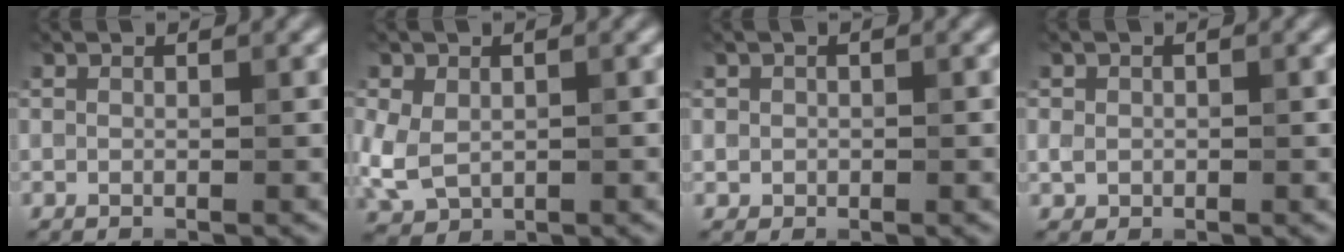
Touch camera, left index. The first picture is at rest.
{"total": 4.6, "force": [-0.5, 3.4, 3.0], "torque": [-0.074, -0.009, -0.006]}
{"total": 0.9, "force": [0.1, 0.9, 0.1], "torque": [0.008, -0.003, 0.000]}
{"total": 1.3, "force": [0.0, 1.1, 0.5], "torque": [-0.007, -0.002, -0.003]}